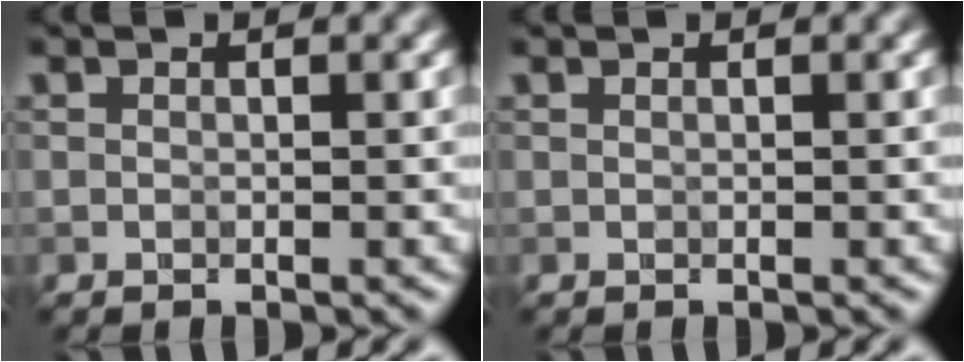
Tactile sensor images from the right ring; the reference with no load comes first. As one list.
[{"total": 0.0}]